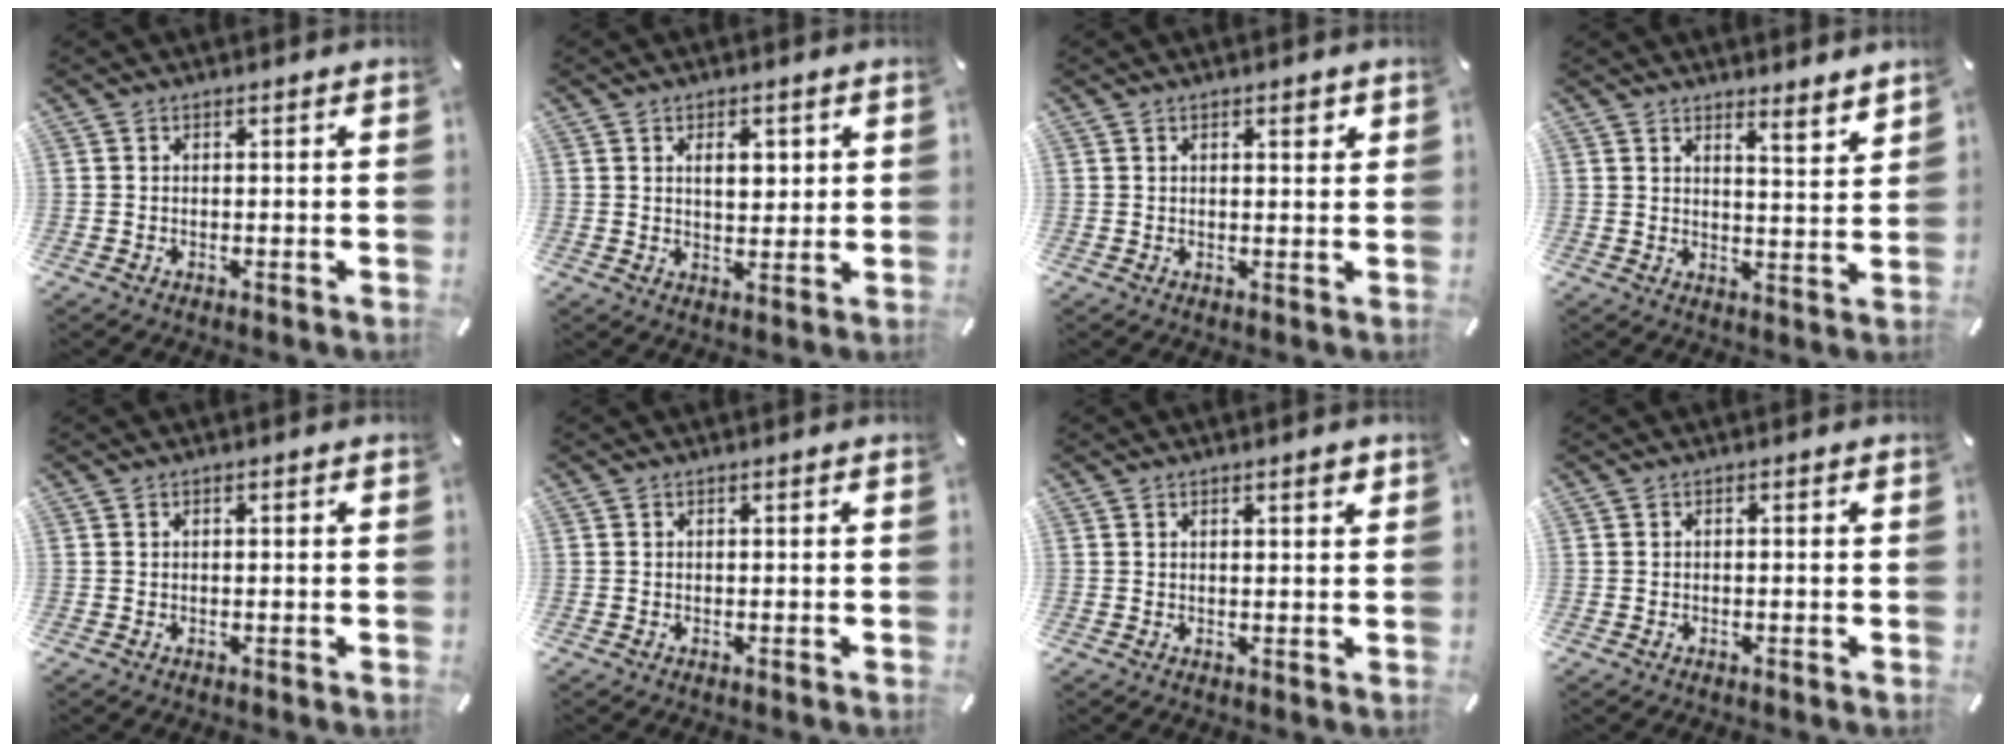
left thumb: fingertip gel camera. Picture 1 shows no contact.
{"total": 5.1, "force": [1.6, 3.1, 3.7], "torque": [-0.042, -0.007, 0.017]}
{"total": 2.1, "force": [1.2, 0.7, 1.6], "torque": [-0.025, -0.001, 0.018]}
{"total": 4.4, "force": [4.3, 0.1, 1.0], "torque": [-0.010, -0.043, 0.073]}
{"total": 0.5, "force": [0.1, 0.2, 0.4], "torque": [-0.008, 0.002, 0.000]}
{"total": 0.0}
{"total": 2.2, "force": [1.3, 0.5, 1.7], "torque": [-0.034, 0.002, 0.022]}
{"total": 0.6, "force": [-0.2, 0.1, 0.5], "torque": [-0.010, -0.002, -0.004]}